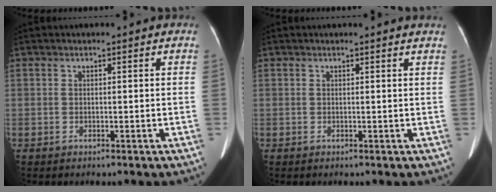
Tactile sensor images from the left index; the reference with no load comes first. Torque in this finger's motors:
{"motor_torque": [0.26, -0.13, -0.05, 0.03]}